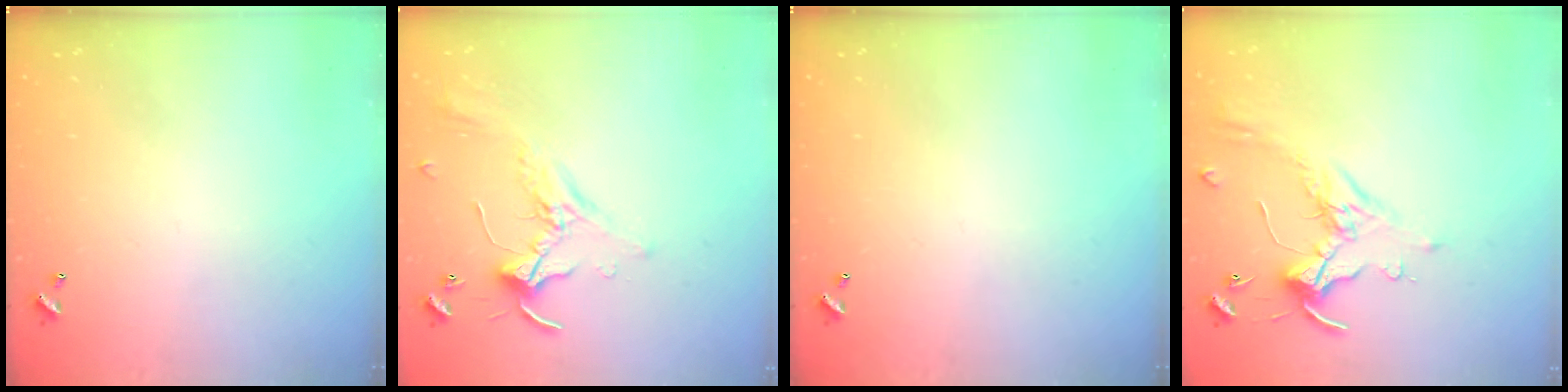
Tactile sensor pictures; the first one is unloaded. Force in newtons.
{"total": 1.7, "press": 1.6, "slide": 0.2}
{"total": 0.0}
{"total": 0.9, "press": 0.5, "slide": 0.7}